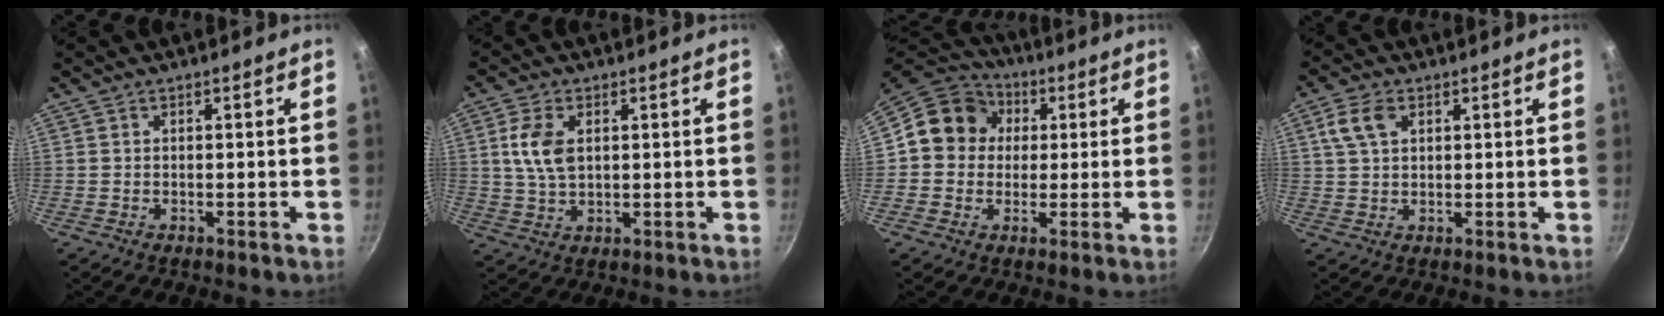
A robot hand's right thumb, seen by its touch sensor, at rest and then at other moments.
{"total": 7.3, "force": [1.6, 4.5, 5.6], "torque": [-0.104, -0.002, 0.030]}
{"total": 11.6, "force": [1.7, 10.5, 4.6], "torque": [-0.044, 0.022, 0.007]}
{"total": 5.5, "force": [2.1, 3.5, 3.7], "torque": [-0.064, 0.004, 0.038]}